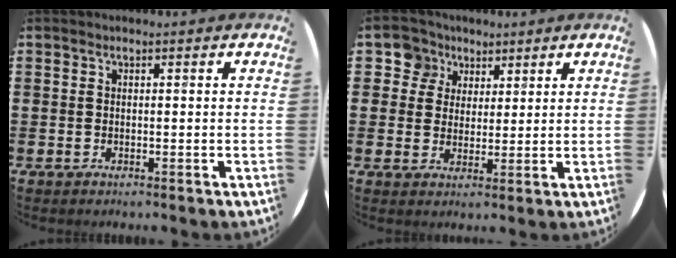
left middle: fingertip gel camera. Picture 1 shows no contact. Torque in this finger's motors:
{"motor_torque": [0.08, -0.05, 0.00, 0.00]}